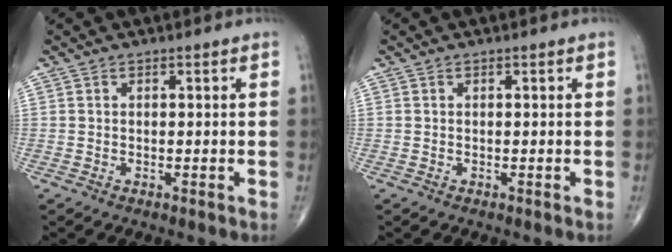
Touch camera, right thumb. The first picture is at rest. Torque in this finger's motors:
{"motor_torque": [0.00, 0.00, 0.00, 0.00, 0.00]}